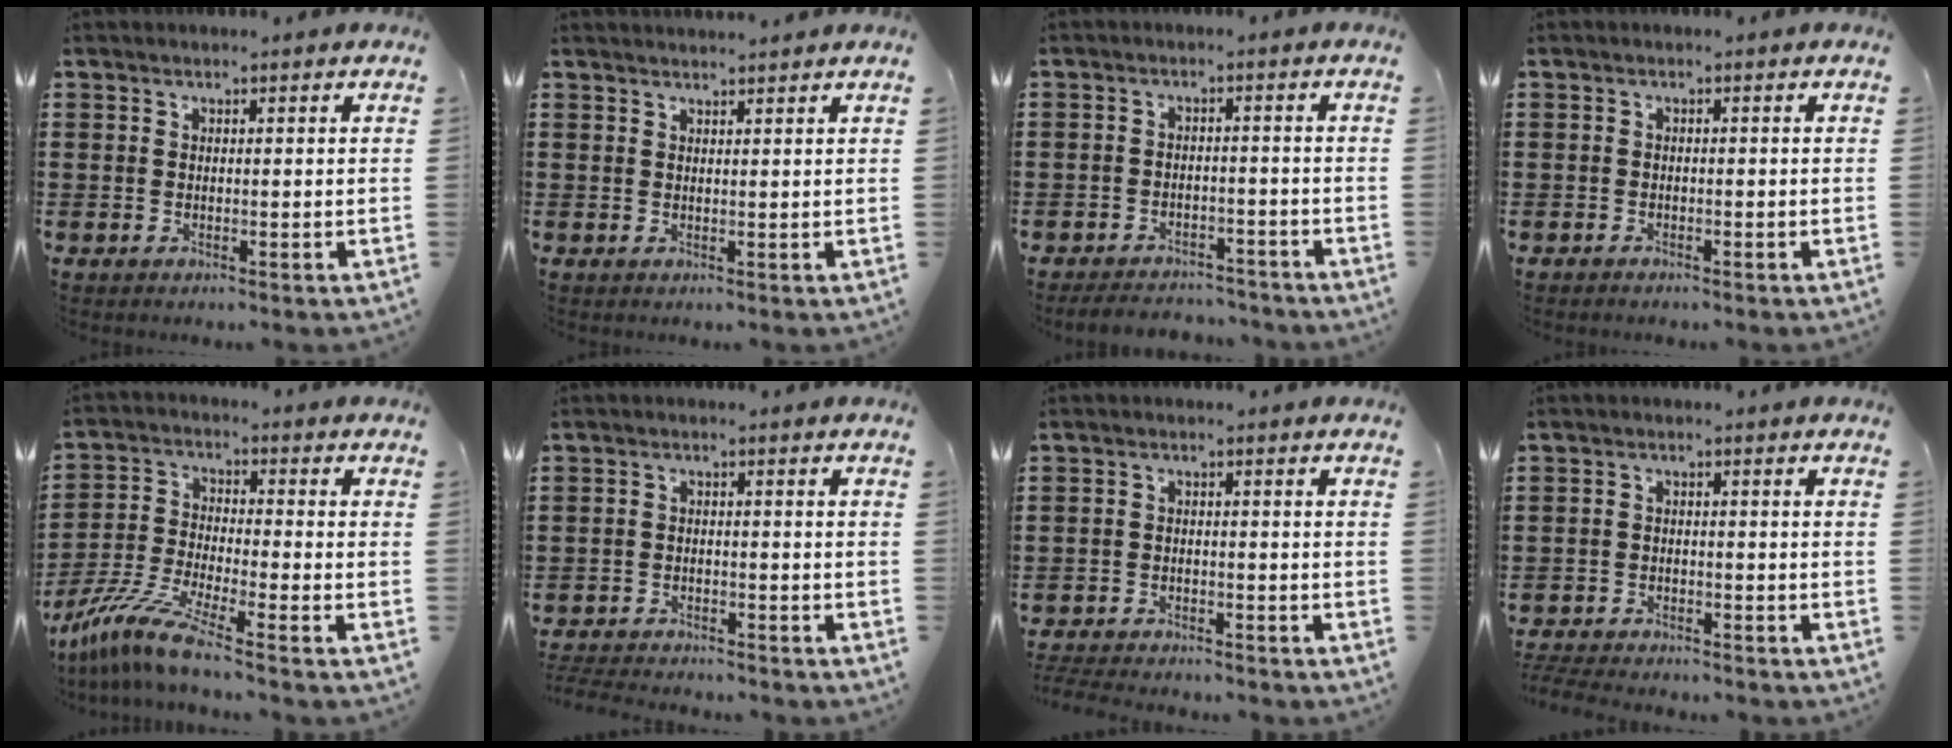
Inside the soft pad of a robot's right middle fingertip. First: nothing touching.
{"total": 1.5, "force": [1.4, -0.1, 0.1], "torque": [-0.006, 0.000, 0.028]}
{"total": 3.3, "force": [-3.3, 0.3, 0.1], "torque": [-0.013, 0.001, -0.068]}
{"total": 0.6, "force": [-0.6, 0.0, 0.0], "torque": [-0.002, -0.003, -0.012]}
{"total": 8.4, "force": [-6.9, 0.2, 4.7], "torque": [-0.113, -0.015, -0.140]}
{"total": 3.2, "force": [-3.2, -0.2, 0.0], "torque": [-0.020, -0.006, -0.068]}
{"total": 3.0, "force": [-3.0, -0.1, 0.2], "torque": [-0.022, -0.006, -0.063]}
{"total": 3.4, "force": [-3.4, 0.0, 0.2], "torque": [-0.022, -0.003, -0.071]}